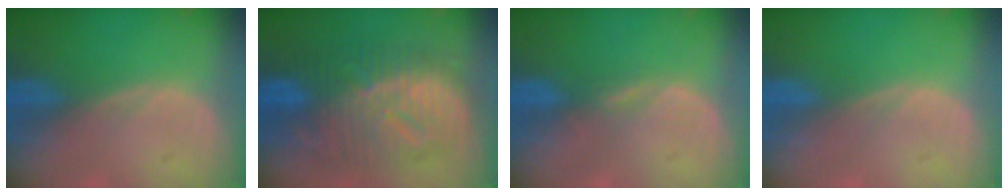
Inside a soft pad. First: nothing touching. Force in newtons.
{"total": 12.5, "press": 12.4, "slide": 1.1}
{"total": 1.3, "press": 1.3, "slide": 0.2}
{"total": 0.0}